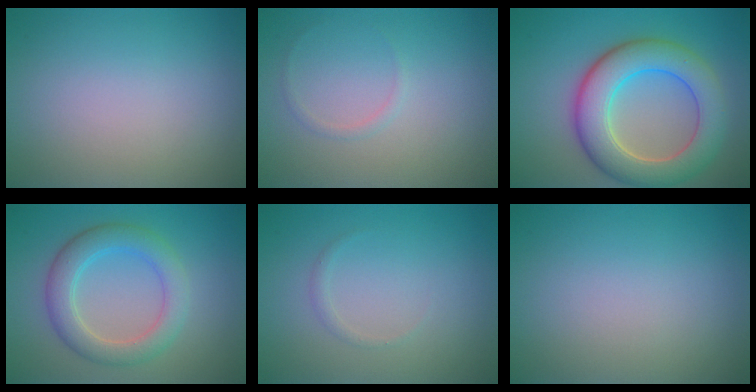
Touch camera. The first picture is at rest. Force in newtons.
{"total": 0.5, "press": 0.5, "slide": 0.1}
{"total": 8.1, "press": 8.1, "slide": 0.6}
{"total": 4.5, "press": 4.5, "slide": 0.0}
{"total": 0.6, "press": 0.6, "slide": 0.0}
{"total": 0.0}